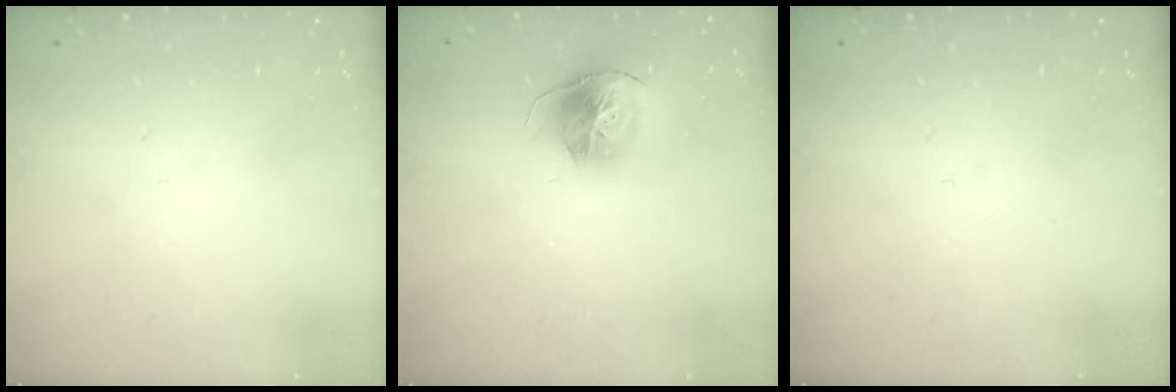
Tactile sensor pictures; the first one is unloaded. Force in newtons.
{"total": 14.8, "press": 14.7, "slide": 1.6}
{"total": 0.0}